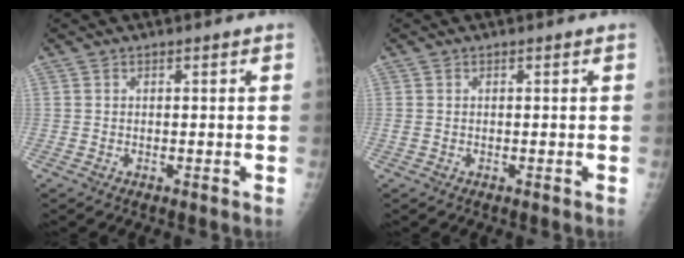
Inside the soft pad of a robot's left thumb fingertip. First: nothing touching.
{"total": 0.6, "force": [0.0, 0.4, 0.5], "torque": [-0.017, 0.003, 0.002]}